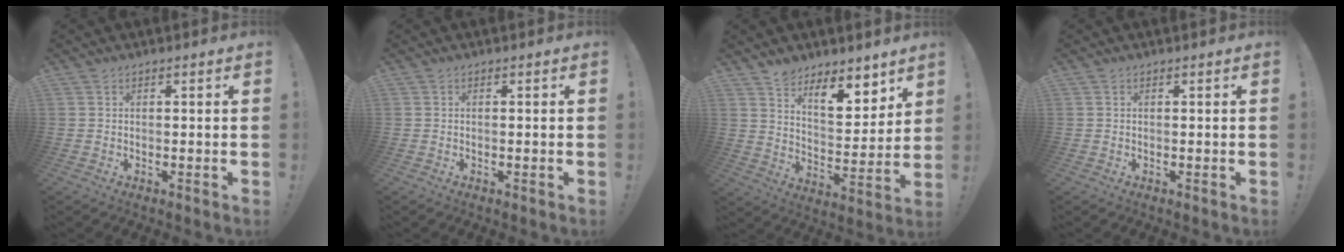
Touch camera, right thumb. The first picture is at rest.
{"total": 0.0}
{"total": 10.3, "force": [8.3, 4.0, 4.5], "torque": [-0.057, -0.069, 0.151]}
{"total": 0.0}